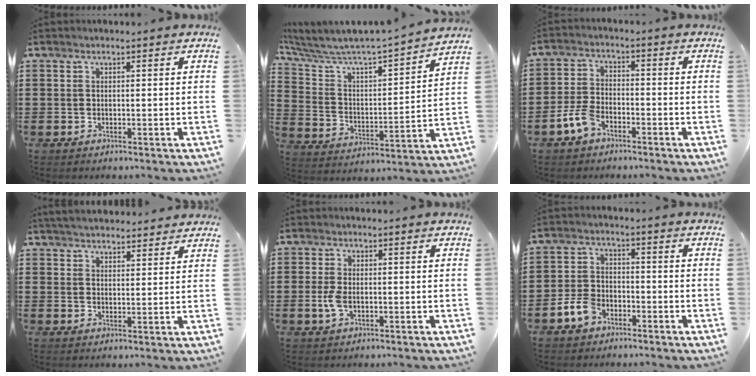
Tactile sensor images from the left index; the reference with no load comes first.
{"total": 5.1, "force": [4.8, 0.5, 1.7], "torque": [-0.062, -0.053, 0.073]}
{"total": 4.9, "force": [-3.0, 2.4, 3.0], "torque": [-0.077, 0.005, -0.063]}
{"total": 3.8, "force": [3.8, 0.1, 0.4], "torque": [-0.019, -0.012, 0.071]}
{"total": 3.0, "force": [-0.5, 1.5, 2.6], "torque": [-0.062, -0.003, -0.012]}
{"total": 4.8, "force": [-2.9, 2.9, 2.6], "torque": [-0.065, 0.005, -0.059]}